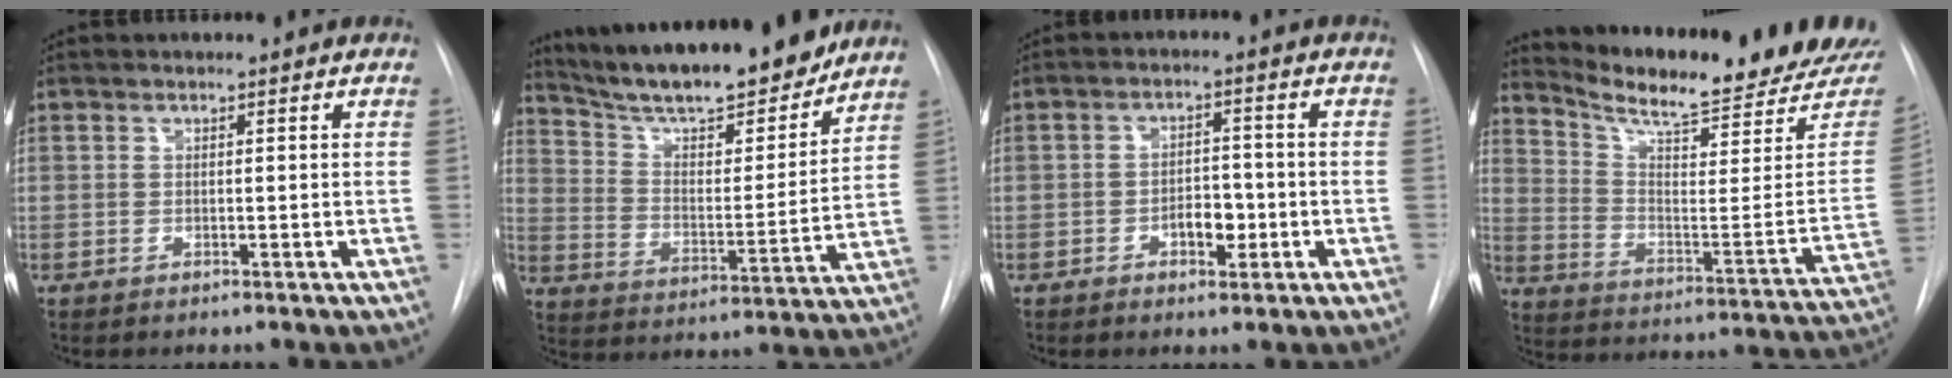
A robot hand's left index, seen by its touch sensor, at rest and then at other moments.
{"total": 20.7, "force": [18.2, 3.4, 9.3], "torque": [-0.154, -0.010, 0.281]}
{"total": 4.2, "force": [-1.6, 2.3, 3.2], "torque": [-0.044, 0.005, -0.022]}
{"total": 22.8, "force": [20.9, 1.4, 9.0], "torque": [-0.146, -0.086, 0.287]}